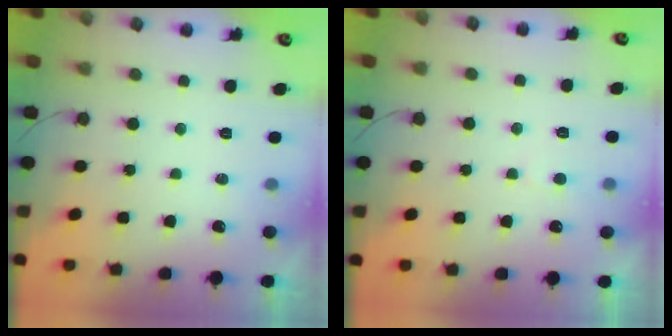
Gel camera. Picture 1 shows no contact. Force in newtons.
{"total": 2.5, "press": 2.5, "slide": 0.1}